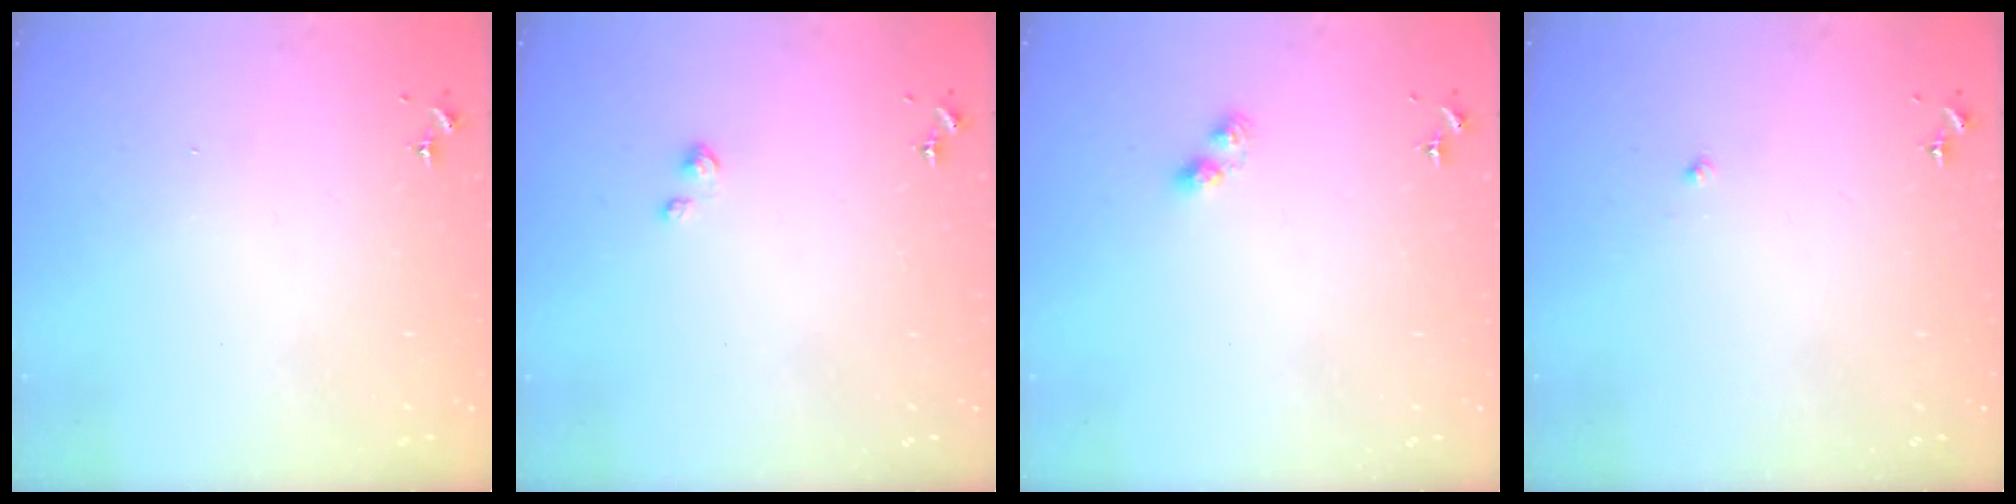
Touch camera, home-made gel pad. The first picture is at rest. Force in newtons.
{"total": 2.5, "press": 2.5, "slide": 0.3}
{"total": 3.4, "press": 3.3, "slide": 0.6}
{"total": 1.8, "press": 1.8, "slide": 0.1}